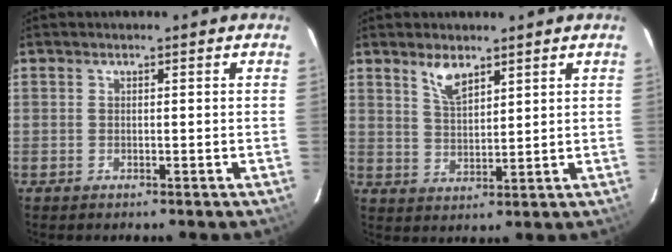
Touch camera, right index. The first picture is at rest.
{"total": 5.0, "force": [3.5, 1.8, 3.1], "torque": [-0.057, 0.000, 0.070]}